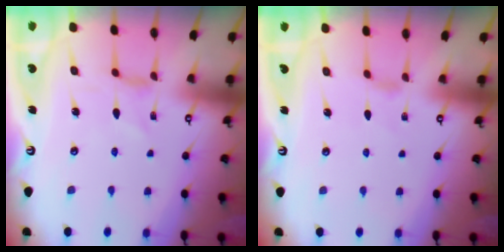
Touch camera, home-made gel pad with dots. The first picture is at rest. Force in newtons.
{"total": 0.0}